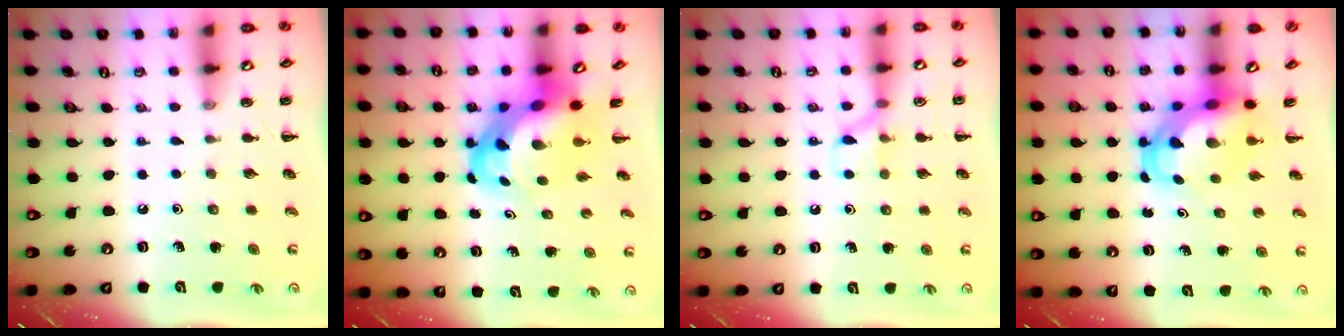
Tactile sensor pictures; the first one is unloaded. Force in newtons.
{"total": 6.9, "press": 6.5, "slide": 2.2}
{"total": 6.7, "press": 6.7, "slide": 0.5}
{"total": 6.3, "press": 6.1, "slide": 1.5}